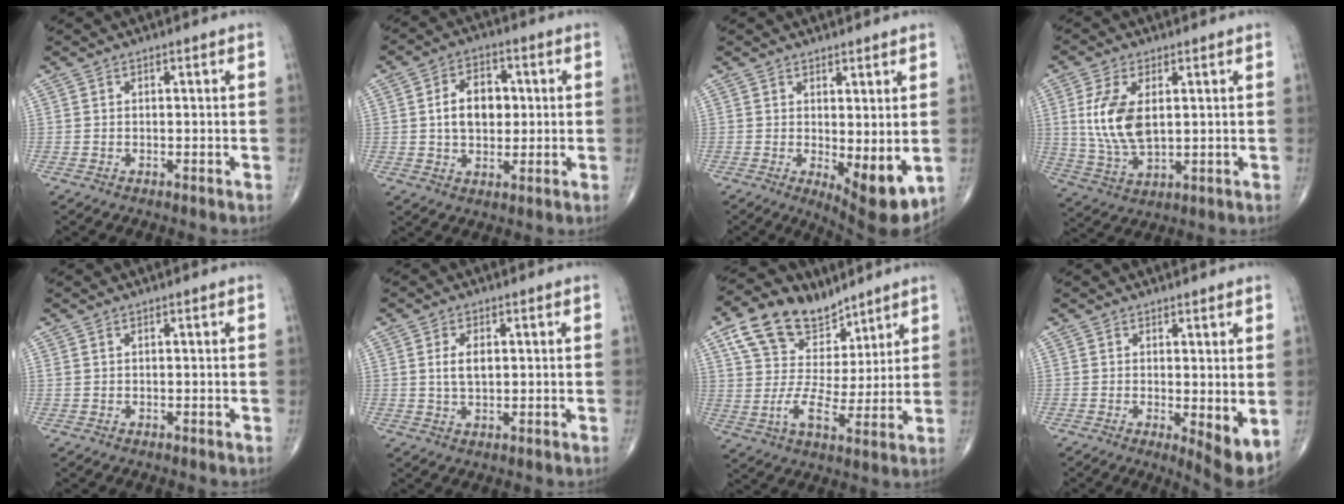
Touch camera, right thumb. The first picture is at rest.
{"total": 9.2, "force": [0.9, 6.3, 6.7], "torque": [-0.087, 0.009, 0.015]}
{"total": 8.8, "force": [-0.6, 3.2, 8.2], "torque": [-0.105, -0.023, 0.004]}
{"total": 11.1, "force": [2.0, 5.8, 9.3], "torque": [-0.189, -0.013, 0.048]}
{"total": 0.6, "force": [0.4, 0.3, 0.3], "torque": [-0.004, 0.004, 0.009]}
{"total": 4.2, "force": [0.8, 2.2, 3.4], "torque": [-0.062, -0.004, 0.019]}
{"total": 15.3, "force": [9.8, 9.2, 7.3], "torque": [-0.100, -0.027, 0.177]}
{"total": 5.7, "force": [0.1, 1.7, 5.4], "torque": [-0.073, -0.017, 0.005]}